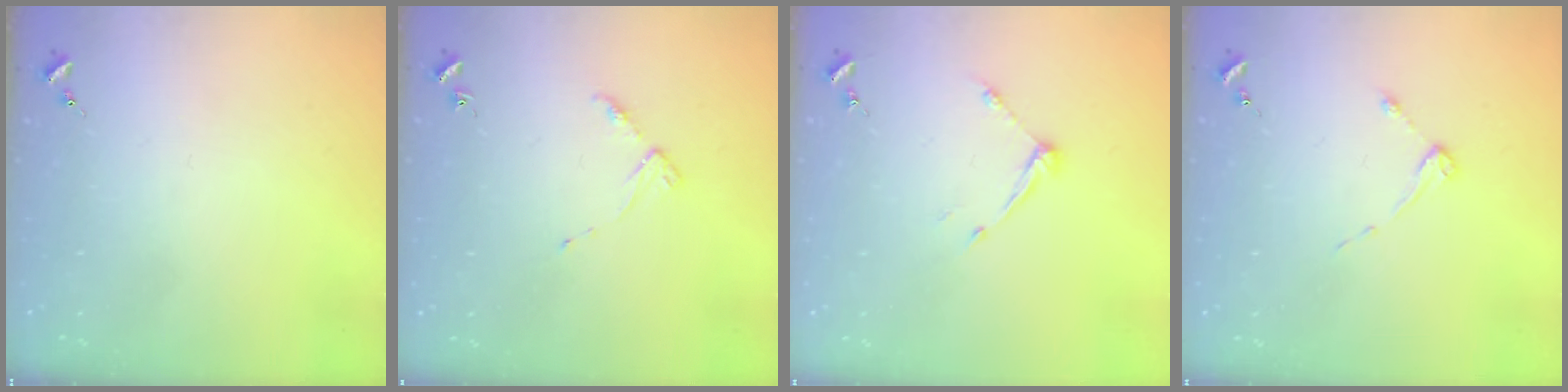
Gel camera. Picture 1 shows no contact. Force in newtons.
{"total": 3.8, "press": 3.8, "slide": 0.5}
{"total": 7.3, "press": 7.3, "slide": 0.5}
{"total": 3.0, "press": 3.0, "slide": 0.4}